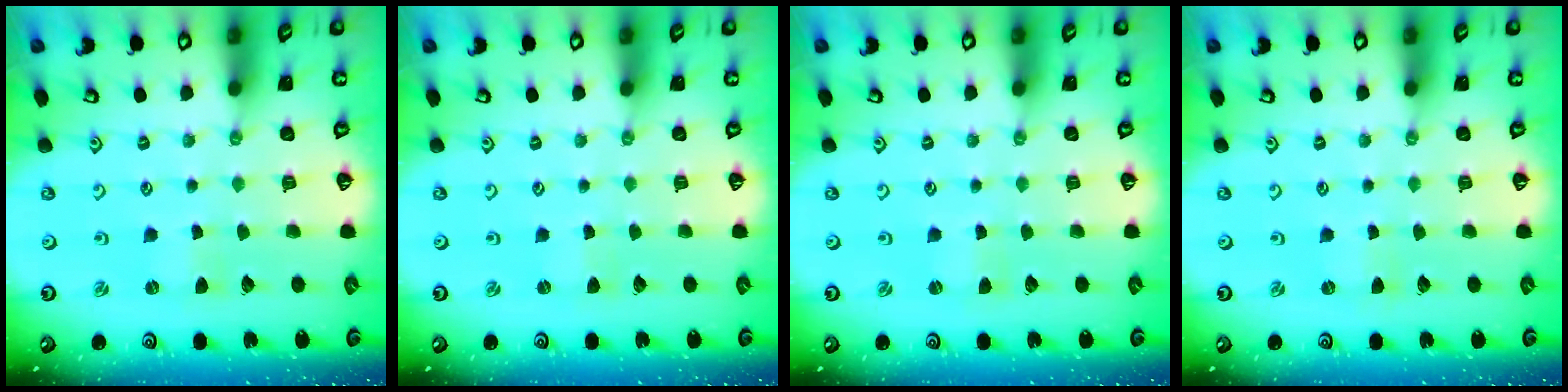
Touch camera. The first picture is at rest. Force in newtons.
{"total": 0.0}
{"total": 0.0}
{"total": 0.0}